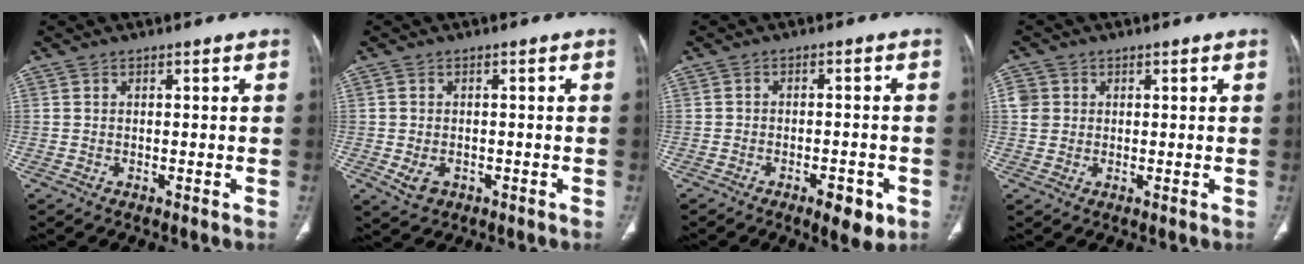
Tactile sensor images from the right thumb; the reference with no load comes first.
{"total": 3.3, "force": [-1.0, 2.5, 1.9], "torque": [-0.032, 0.002, -0.007]}
{"total": 5.8, "force": [-2.9, 2.4, 4.5], "torque": [-0.052, 0.007, -0.037]}
{"total": 3.3, "force": [0.7, 3.1, 1.0], "torque": [-0.005, 0.004, 0.016]}